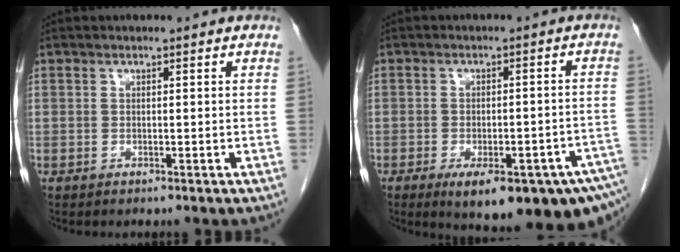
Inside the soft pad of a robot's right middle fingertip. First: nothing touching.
{"total": 17.6, "force": [-11.1, 3.5, 13.2], "torque": [-0.121, -0.003, -0.140]}